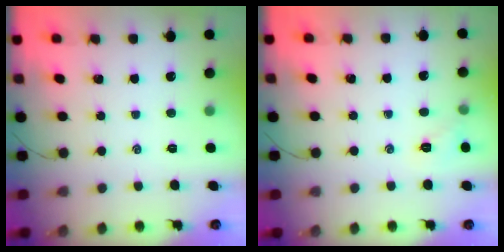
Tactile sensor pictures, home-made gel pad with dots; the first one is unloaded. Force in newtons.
{"total": 6.0, "press": 5.8, "slide": 1.5}